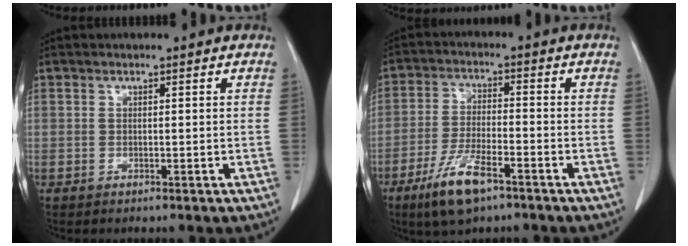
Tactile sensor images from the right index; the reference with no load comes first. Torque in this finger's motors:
{"motor_torque": [0.83, -0.64, 0.36, 0.11]}